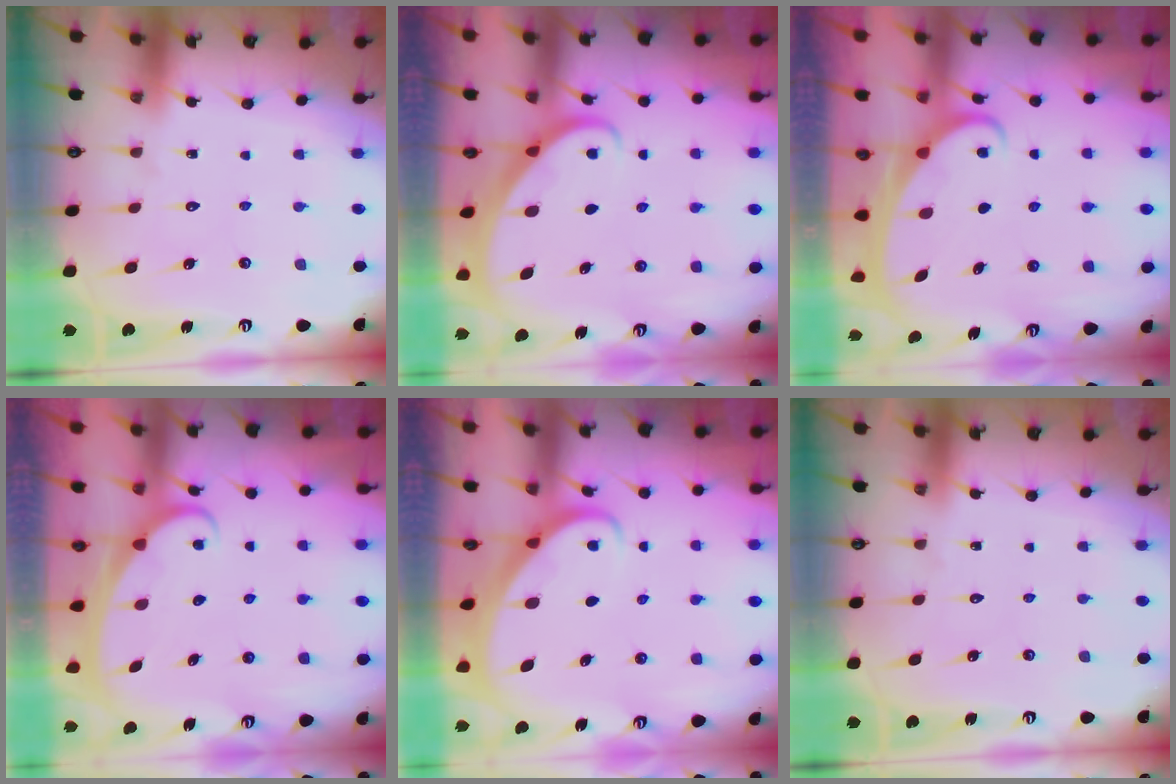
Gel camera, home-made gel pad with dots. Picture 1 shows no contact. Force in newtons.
{"total": 2.7, "press": 2.6, "slide": 0.2}
{"total": 2.1, "press": 2.1, "slide": 0.3}
{"total": 2.5, "press": 2.5, "slide": 0.3}
{"total": 2.6, "press": 2.5, "slide": 0.3}
{"total": 0.0}